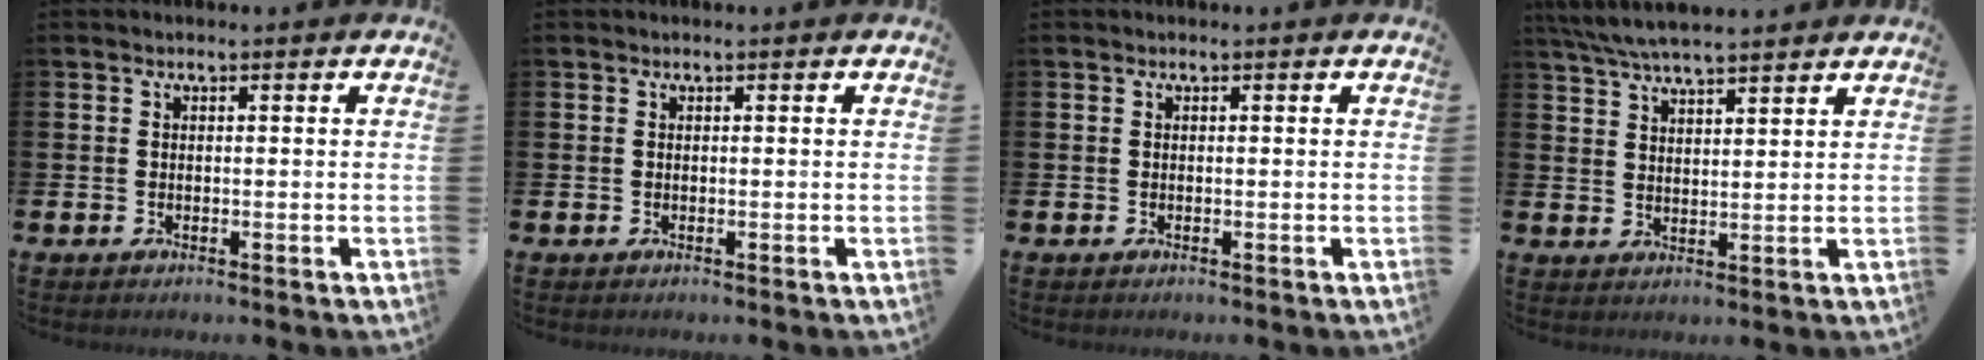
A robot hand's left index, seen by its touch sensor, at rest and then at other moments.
{"total": 0.0}
{"total": 0.0}
{"total": 5.9, "force": [5.5, 0.7, 1.9], "torque": [-0.055, -0.017, 0.102]}